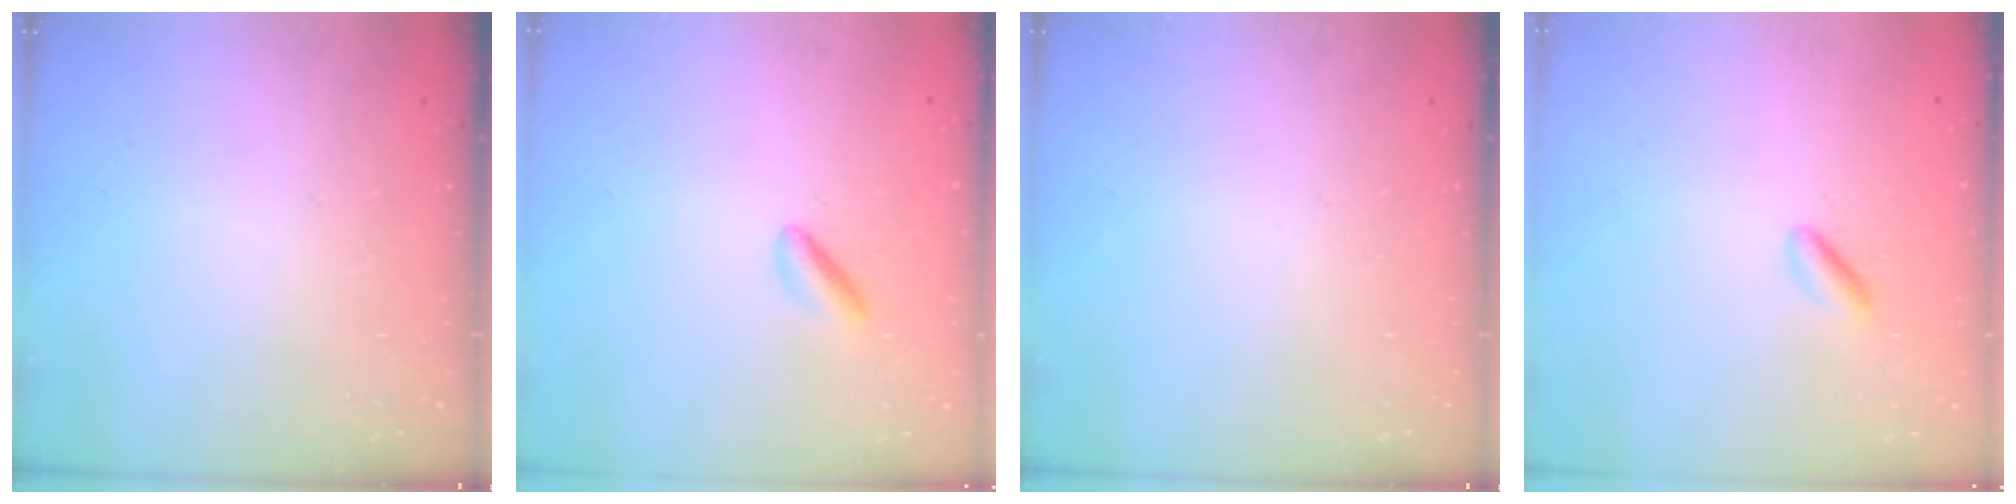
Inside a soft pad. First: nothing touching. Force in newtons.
{"total": 2.0, "press": 1.8, "slide": 0.8}
{"total": 0.0}
{"total": 1.6, "press": 1.4, "slide": 0.7}